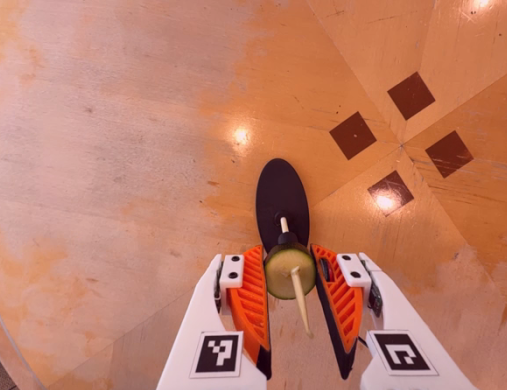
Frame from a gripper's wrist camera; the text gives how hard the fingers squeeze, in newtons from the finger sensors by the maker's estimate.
{"total": 8.1, "left": 8.1, "right": 8.2}